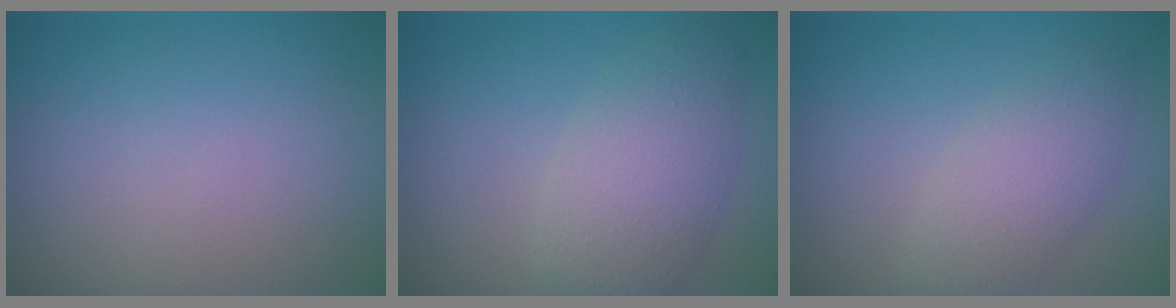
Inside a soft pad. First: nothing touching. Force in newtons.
{"total": 5.0, "press": 5.0, "slide": 0.2}
{"total": 3.6, "press": 3.6, "slide": 0.2}